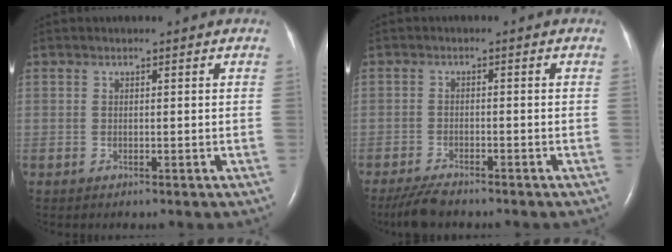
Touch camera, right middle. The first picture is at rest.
{"total": 4.4, "force": [-3.8, 0.8, 2.1], "torque": [-0.046, -0.013, -0.067]}